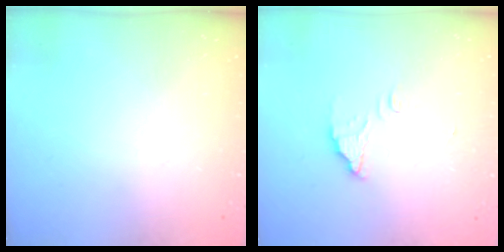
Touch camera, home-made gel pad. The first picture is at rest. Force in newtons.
{"total": 2.9, "press": 2.9, "slide": 0.2}